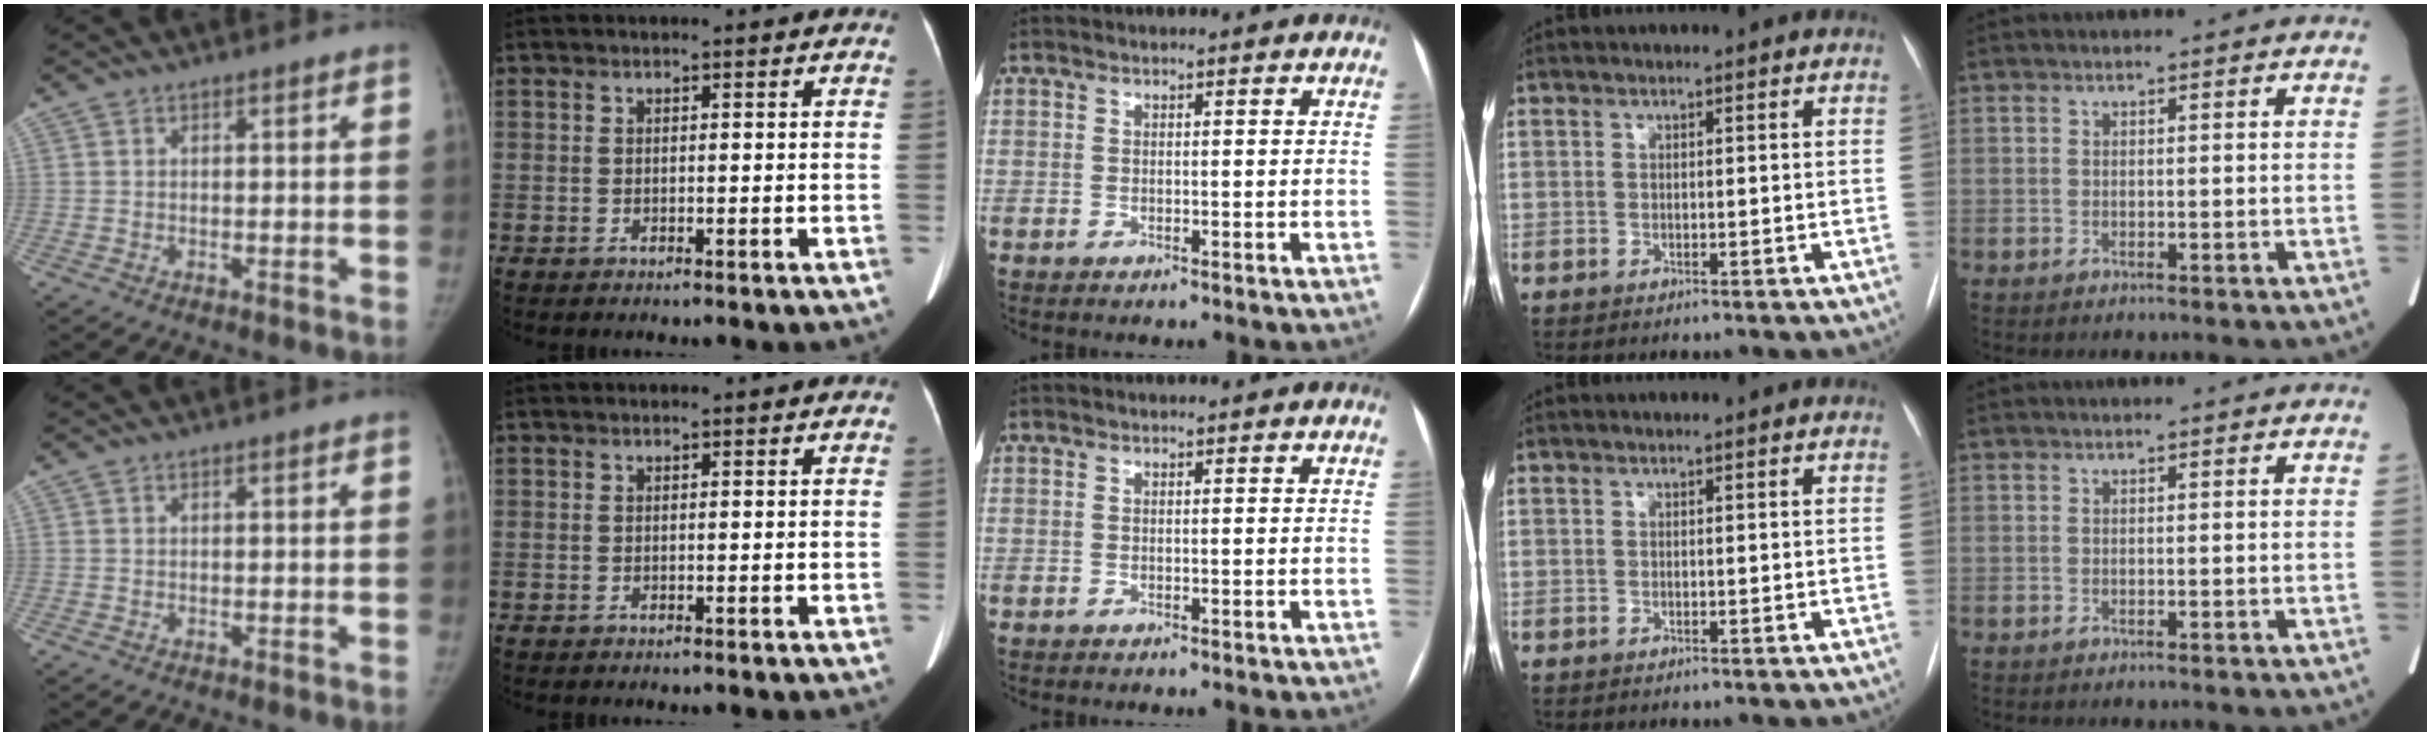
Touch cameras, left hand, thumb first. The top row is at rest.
{}